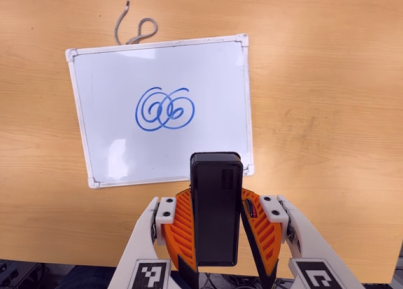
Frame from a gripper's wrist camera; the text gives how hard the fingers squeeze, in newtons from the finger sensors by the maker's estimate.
{"total": 4.9, "left": 4.3, "right": 5.5}